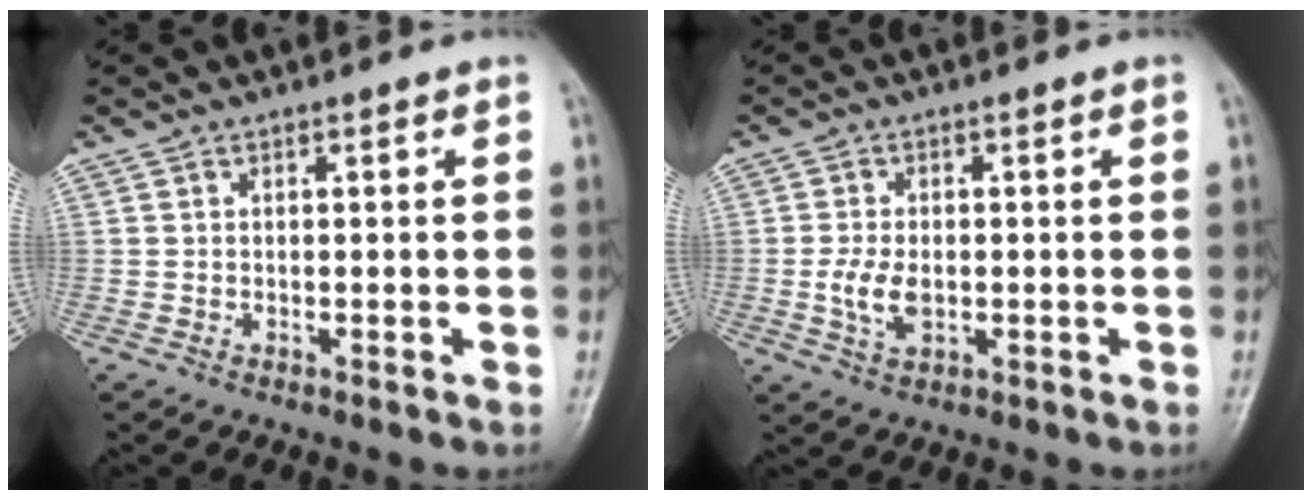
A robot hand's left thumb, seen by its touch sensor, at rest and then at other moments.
{"total": 5.2, "force": [-0.7, 3.1, 4.1], "torque": [-0.083, -0.001, -0.011]}